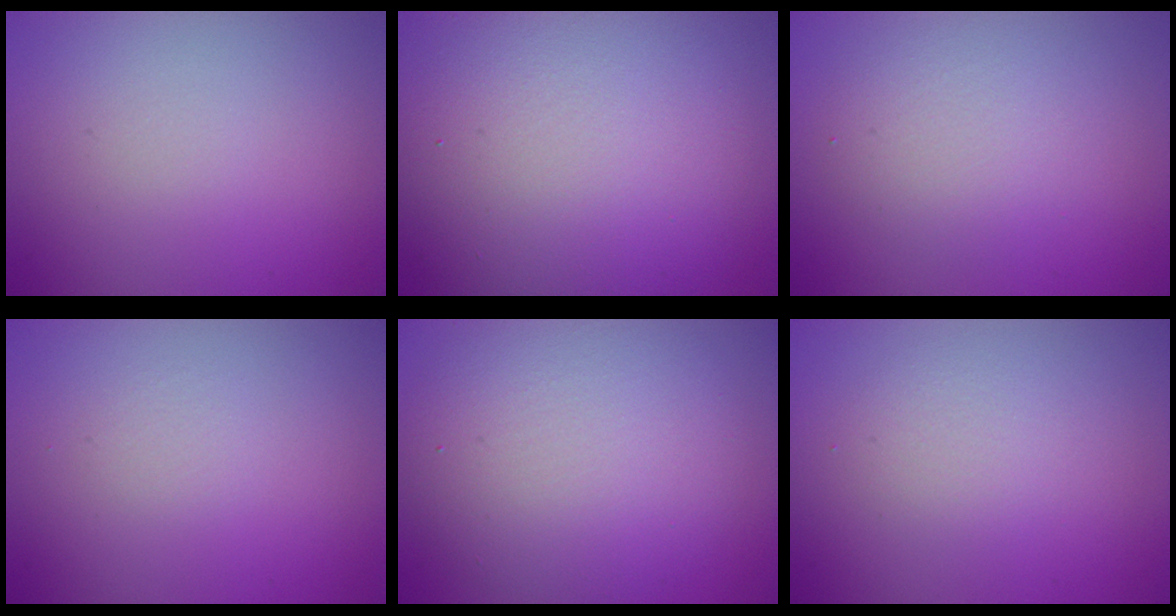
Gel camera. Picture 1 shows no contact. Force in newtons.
{"total": 13.8, "press": 13.8, "slide": 1.2}
{"total": 2.9, "press": 2.9, "slide": 0.2}
{"total": 0.0}
{"total": 7.5, "press": 7.5, "slide": 0.5}
{"total": 1.7, "press": 1.7, "slide": 0.1}